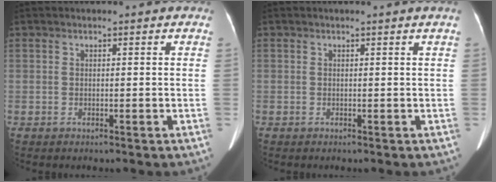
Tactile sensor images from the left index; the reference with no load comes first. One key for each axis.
{"total": 0.0}